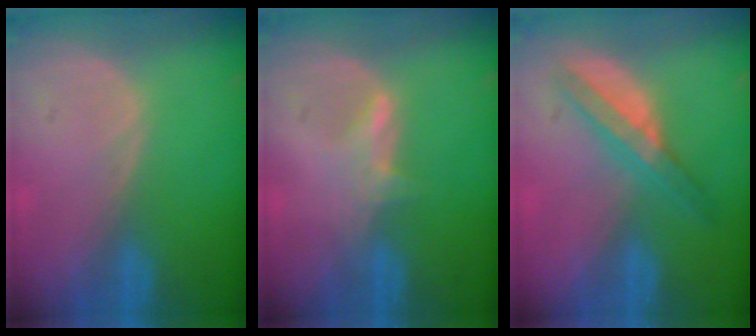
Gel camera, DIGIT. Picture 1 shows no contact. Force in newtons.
{"total": 2.6, "press": 2.5, "slide": 0.3}
{"total": 5.7, "press": 5.3, "slide": 2.1}